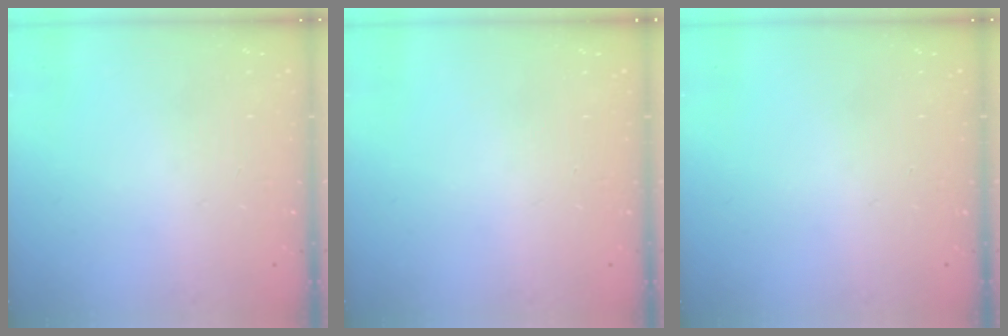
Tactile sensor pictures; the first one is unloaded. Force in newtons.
{"total": 0.0}
{"total": 0.0}